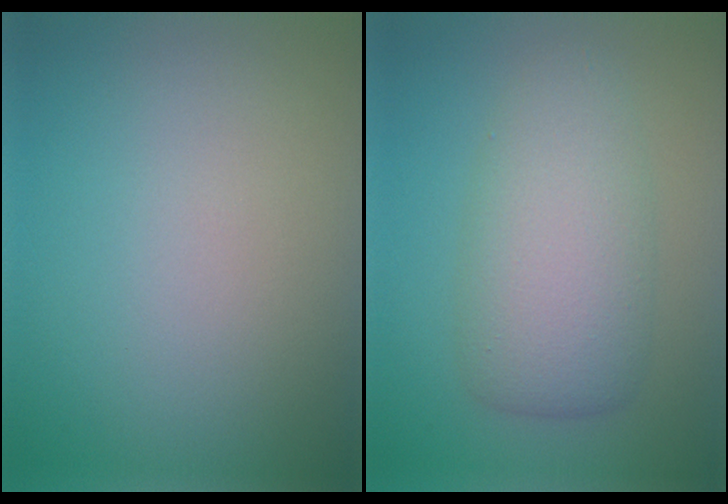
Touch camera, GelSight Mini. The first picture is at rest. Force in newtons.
{"total": 5.8, "press": 5.8, "slide": 0.0}